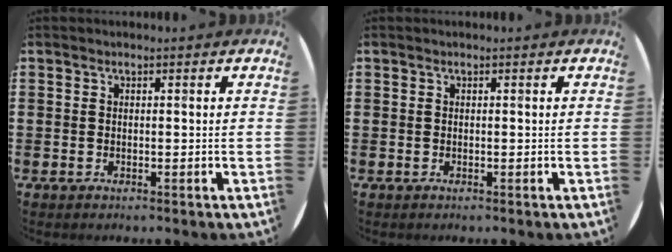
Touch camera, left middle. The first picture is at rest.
{"total": 0.0}